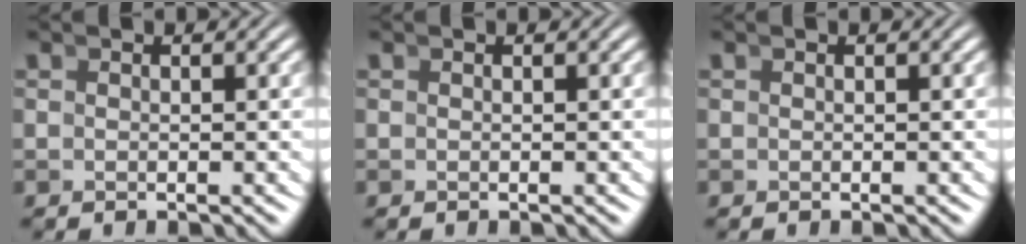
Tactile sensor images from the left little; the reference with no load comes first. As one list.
[{"total": 0.0}, {"total": 0.0}]